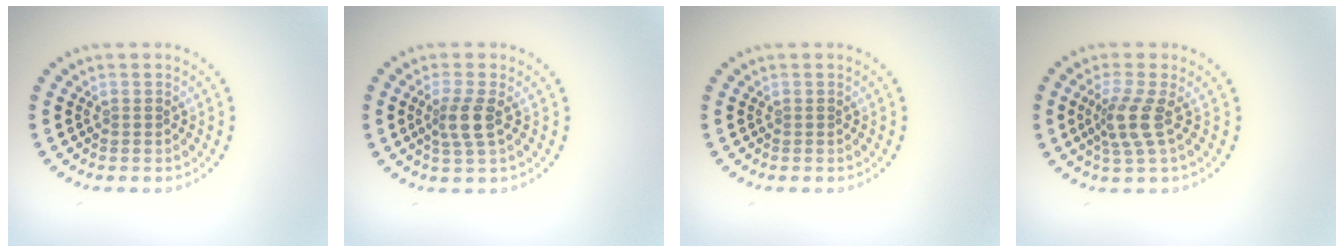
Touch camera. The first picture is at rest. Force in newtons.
{"total": 2.4, "press": 2.0, "slide": 1.4}
{"total": 0.0}
{"total": 2.9, "press": 2.1, "slide": 1.9}